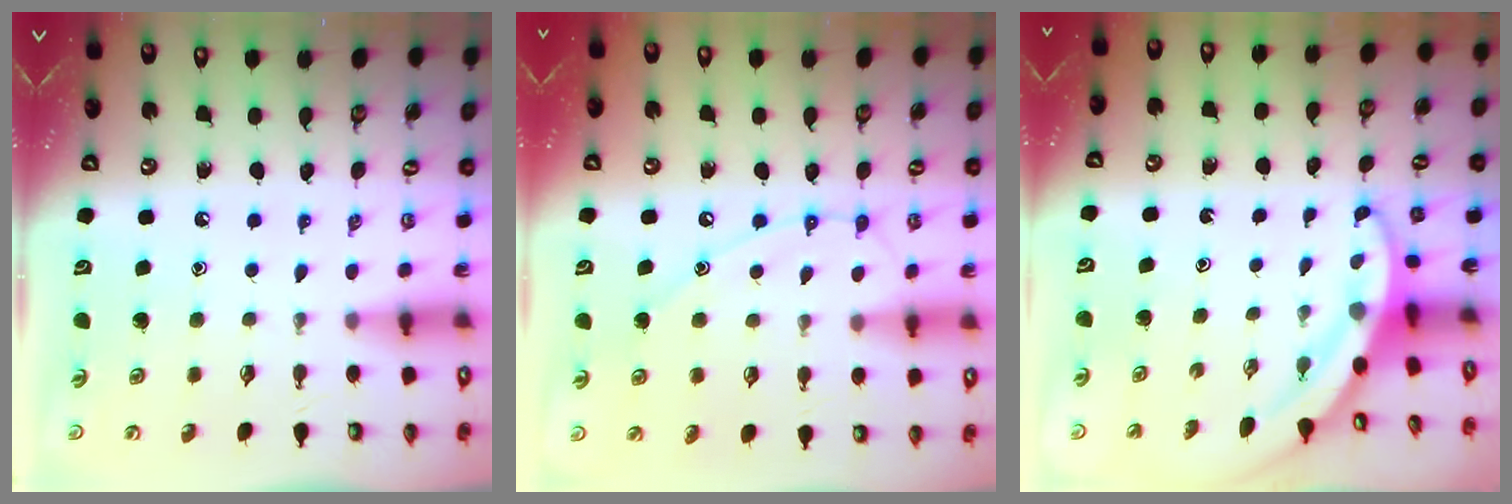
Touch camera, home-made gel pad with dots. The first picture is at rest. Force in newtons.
{"total": 10.3, "press": 10.3, "slide": 0.8}
{"total": 3.2, "press": 3.2, "slide": 0.1}